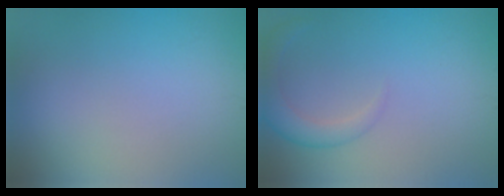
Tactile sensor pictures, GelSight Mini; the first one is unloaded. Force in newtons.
{"total": 2.6, "press": 2.5, "slide": 0.2}